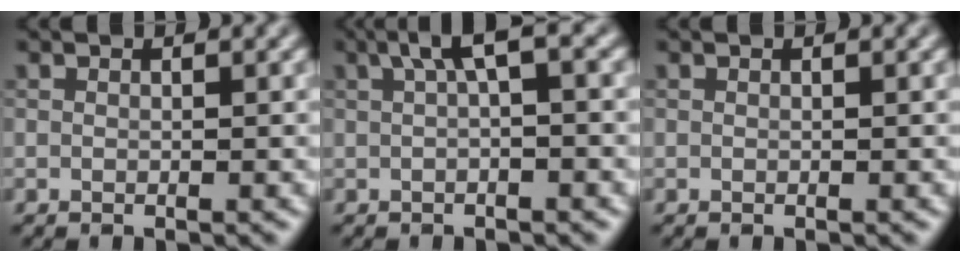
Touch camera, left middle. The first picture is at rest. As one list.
[{"total": 3.0, "force": [0.8, 0.5, 2.8], "torque": [-0.050, 0.015, 0.011]}, {"total": 0.0}]